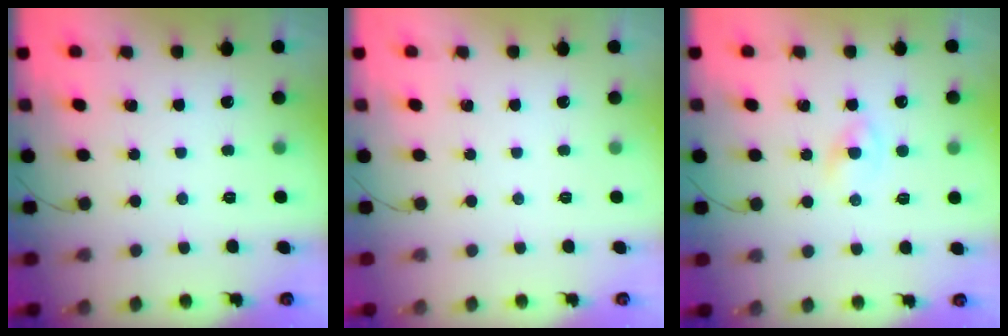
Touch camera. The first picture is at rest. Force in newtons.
{"total": 0.0}
{"total": 1.6, "press": 1.4, "slide": 0.9}